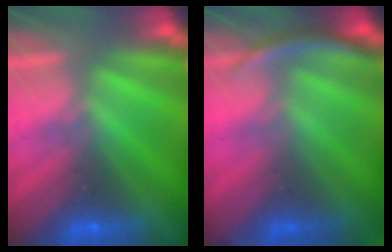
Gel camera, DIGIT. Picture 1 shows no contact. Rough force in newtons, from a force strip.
{"total": 2.9}